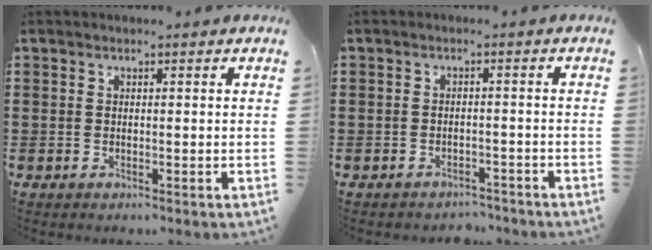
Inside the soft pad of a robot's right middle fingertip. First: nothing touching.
{"total": 2.1, "force": [-2.0, 0.5, -0.3], "torque": [-0.002, 0.002, -0.047]}